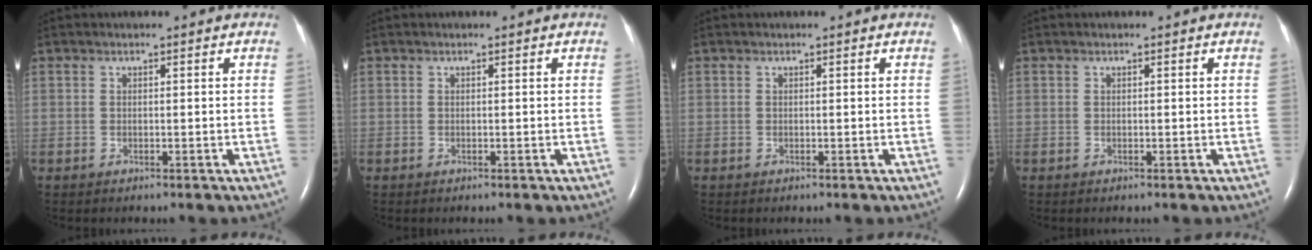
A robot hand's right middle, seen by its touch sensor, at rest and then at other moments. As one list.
[{"total": 0.0}, {"total": 0.0}, {"total": 0.0}]